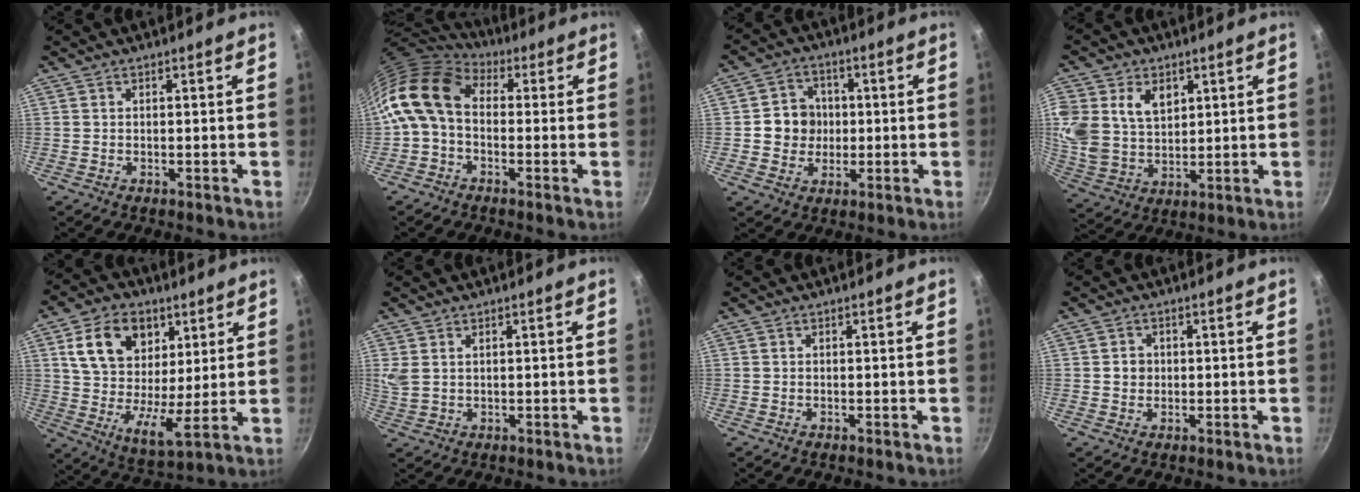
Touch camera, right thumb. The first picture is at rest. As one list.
[{"total": 12.6, "force": [0.2, 8.8, 9.0], "torque": [-0.166, 0.026, -0.018]}, {"total": 7.3, "force": [0.1, 6.8, 2.6], "torque": [-0.005, 0.009, -0.006]}, {"total": 15.5, "force": [5.1, 11.5, 9.0], "torque": [-0.196, -0.008, 0.107]}, {"total": 16.4, "force": [6.8, 10.5, 10.5], "torque": [-0.158, -0.025, 0.112]}, {"total": 3.5, "force": [1.5, 2.3, 2.2], "torque": [-0.040, -0.003, 0.036]}, {"total": 0.0}, {"total": 2.4, "force": [0.1, 2.2, 0.9], "torque": [-0.003, 0.006, 0.000]}]